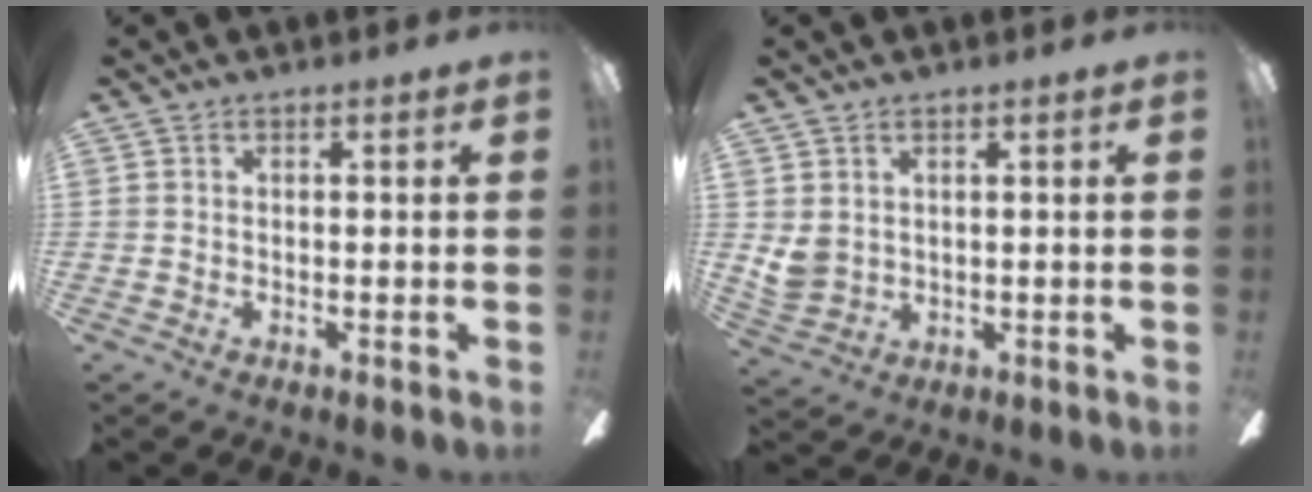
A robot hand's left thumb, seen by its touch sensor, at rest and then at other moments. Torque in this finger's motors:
{"motor_torque": [0.64, 0.72, 0.40, -0.58, 0.01]}